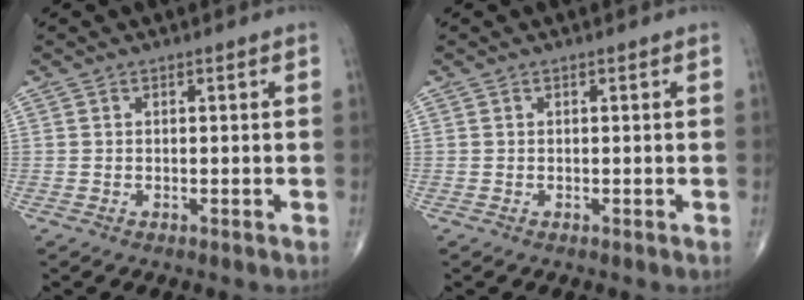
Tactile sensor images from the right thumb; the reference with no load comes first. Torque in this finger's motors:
{"motor_torque": [0.01, 0.01, 0.00, 0.00, 0.01]}